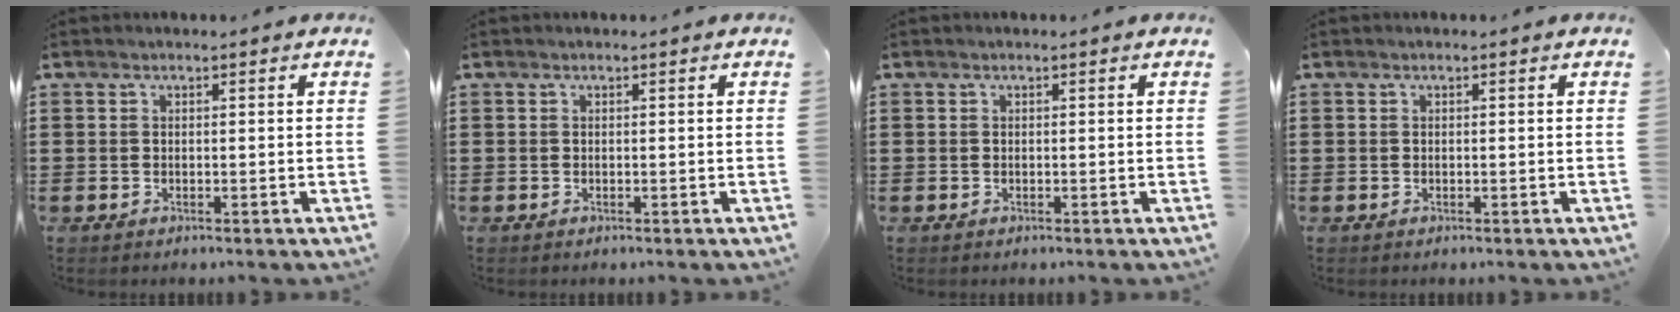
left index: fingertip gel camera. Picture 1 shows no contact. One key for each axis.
{"total": 0.0}
{"total": 0.0}
{"total": 0.0}